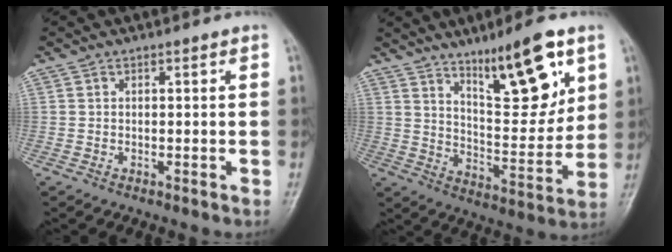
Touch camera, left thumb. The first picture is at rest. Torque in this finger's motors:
{"motor_torque": [0.51, 0.42, 1.40, -1.30, 0.15]}